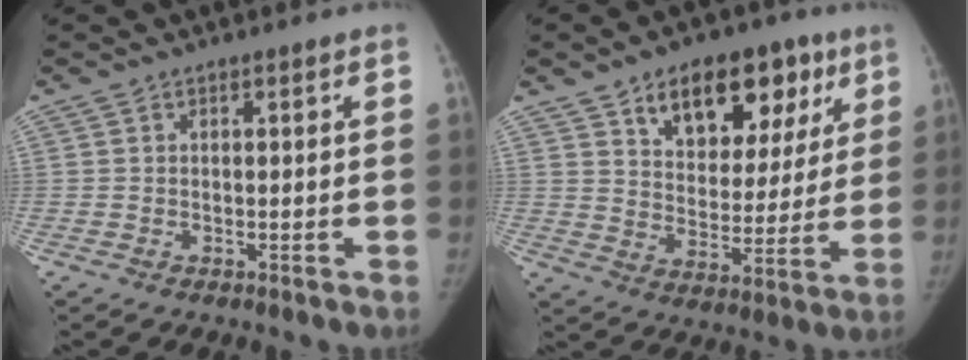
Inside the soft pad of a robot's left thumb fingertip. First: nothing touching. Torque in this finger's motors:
{"motor_torque": [0.08, 0.30, 0.80, -0.77, 0.06]}